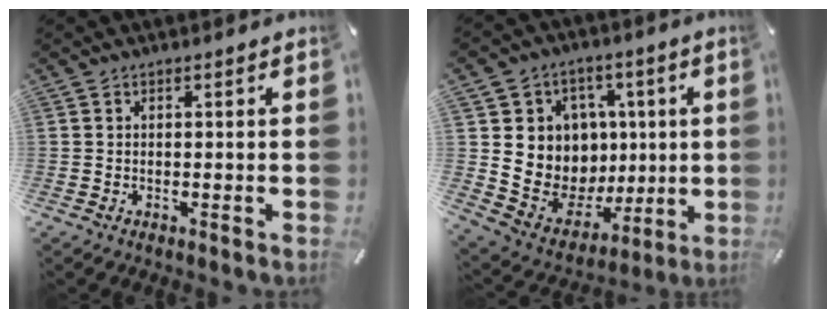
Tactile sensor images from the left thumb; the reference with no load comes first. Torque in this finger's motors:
{"motor_torque": [2.43, 2.52, 0.68, 0.12, 0.44]}